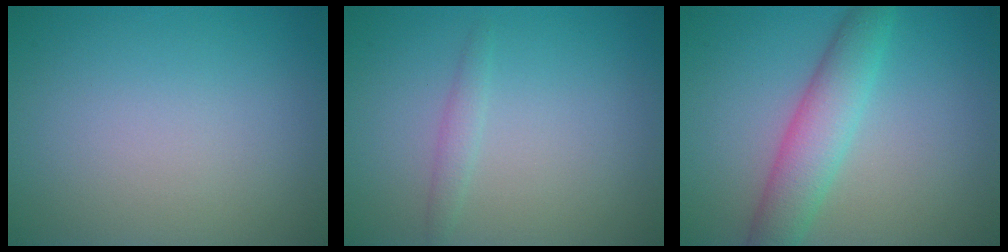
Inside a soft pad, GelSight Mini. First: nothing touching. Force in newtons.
{"total": 1.2, "press": 1.2, "slide": 0.1}
{"total": 4.5, "press": 4.5, "slide": 0.1}